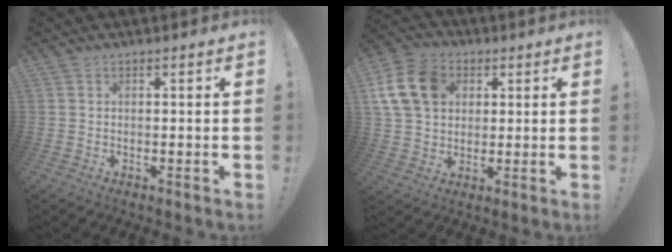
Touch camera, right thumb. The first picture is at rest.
{"total": 15.0, "force": [4.6, 11.8, 8.1], "torque": [-0.139, -0.006, 0.094]}